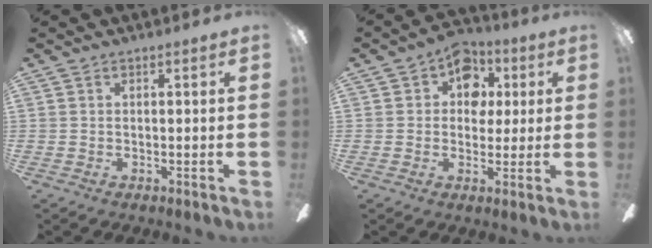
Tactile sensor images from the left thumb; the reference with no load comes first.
{"total": 8.9, "force": [3.2, 7.3, 4.1], "torque": [-0.054, -0.009, 0.056]}